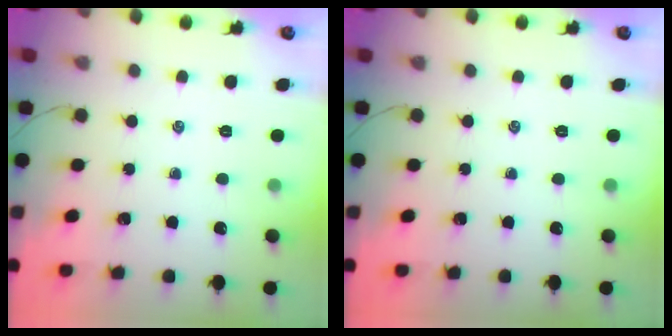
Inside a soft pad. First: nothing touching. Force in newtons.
{"total": 0.0}